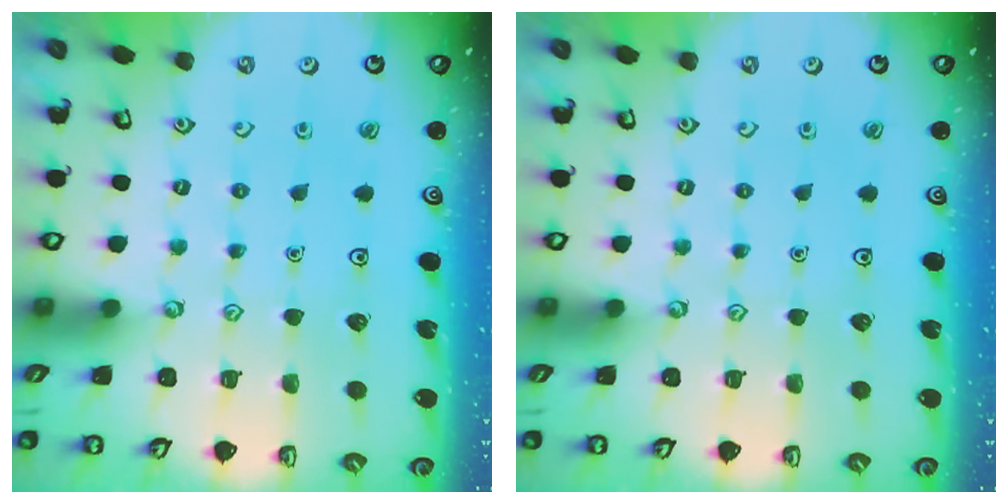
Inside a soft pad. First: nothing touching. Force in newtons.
{"total": 0.0}